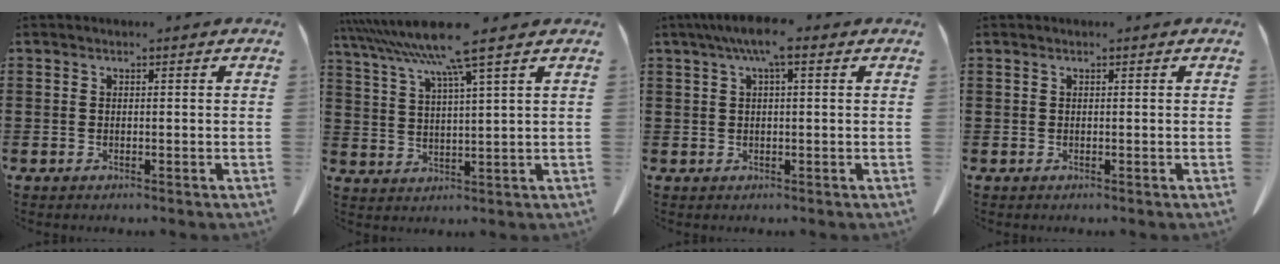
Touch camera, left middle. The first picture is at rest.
{"total": 9.3, "force": [6.5, -0.3, 6.7], "torque": [-0.146, -0.023, 0.110]}
{"total": 4.7, "force": [1.9, 1.0, 4.2], "torque": [-0.083, 0.008, 0.031]}
{"total": 0.0}